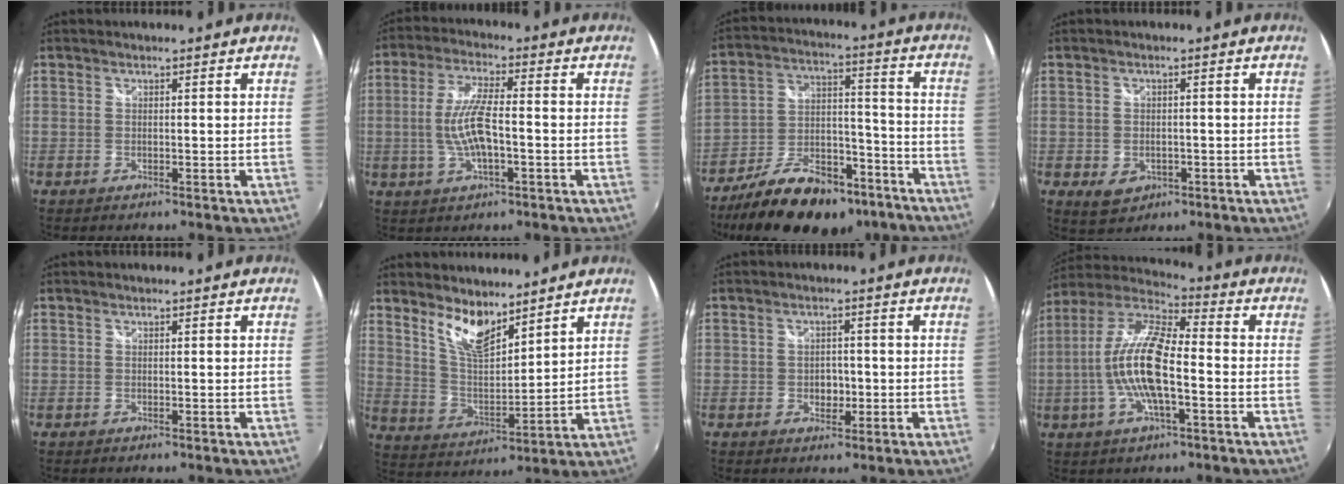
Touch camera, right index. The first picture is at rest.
{"total": 9.0, "force": [-1.8, 2.3, 8.5], "torque": [-0.168, -0.001, -0.032]}
{"total": 22.9, "force": [-16.3, 10.9, 11.8], "torque": [-0.218, 0.021, -0.236]}
{"total": 4.9, "force": [-1.8, 3.8, 2.5], "torque": [-0.054, -0.004, -0.021]}
{"total": 0.0}
{"total": 9.0, "force": [6.8, 2.9, 5.2], "torque": [-0.095, -0.006, 0.134]}
{"total": 2.9, "force": [-0.7, 2.3, 1.6], "torque": [-0.025, 0.001, -0.010]}
{"total": 15.4, "force": [-3.0, 4.6, 14.4], "torque": [-0.280, 0.001, -0.065]}